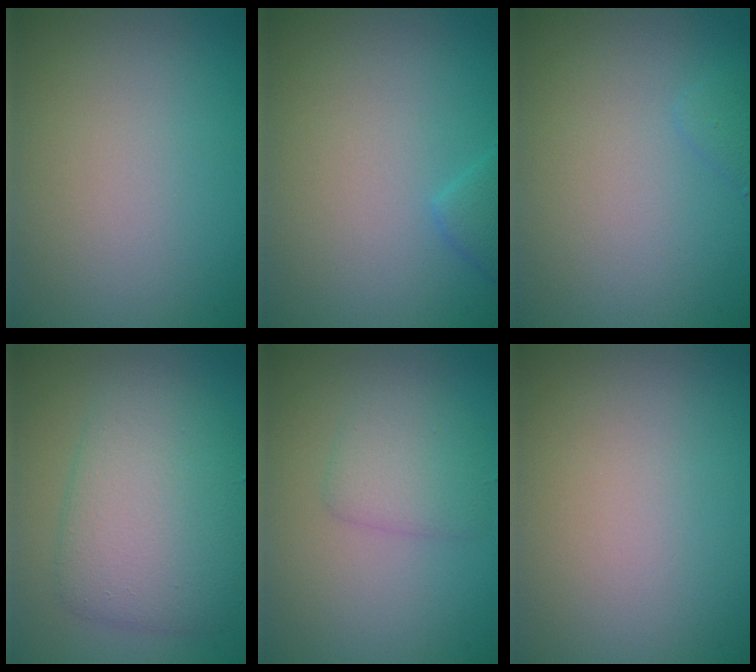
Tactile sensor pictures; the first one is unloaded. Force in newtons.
{"total": 1.3, "press": 1.3, "slide": 0.1}
{"total": 0.8, "press": 0.8, "slide": 0.0}
{"total": 6.1, "press": 6.1, "slide": 0.1}
{"total": 2.3, "press": 2.3, "slide": 0.1}
{"total": 0.0}